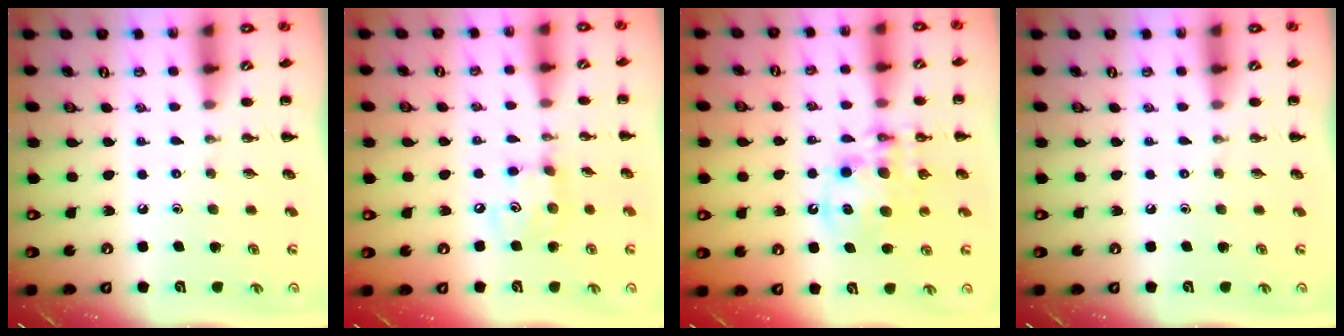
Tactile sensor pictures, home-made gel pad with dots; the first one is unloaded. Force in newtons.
{"total": 5.5, "press": 5.5, "slide": 0.5}
{"total": 11.5, "press": 11.2, "slide": 2.8}
{"total": 0.0}